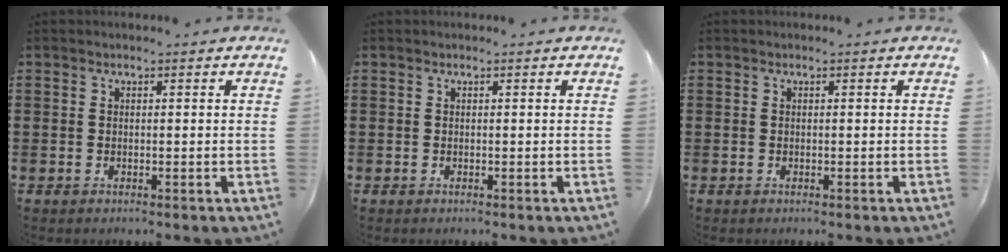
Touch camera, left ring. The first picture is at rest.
{"total": 0.0}
{"total": 0.0}